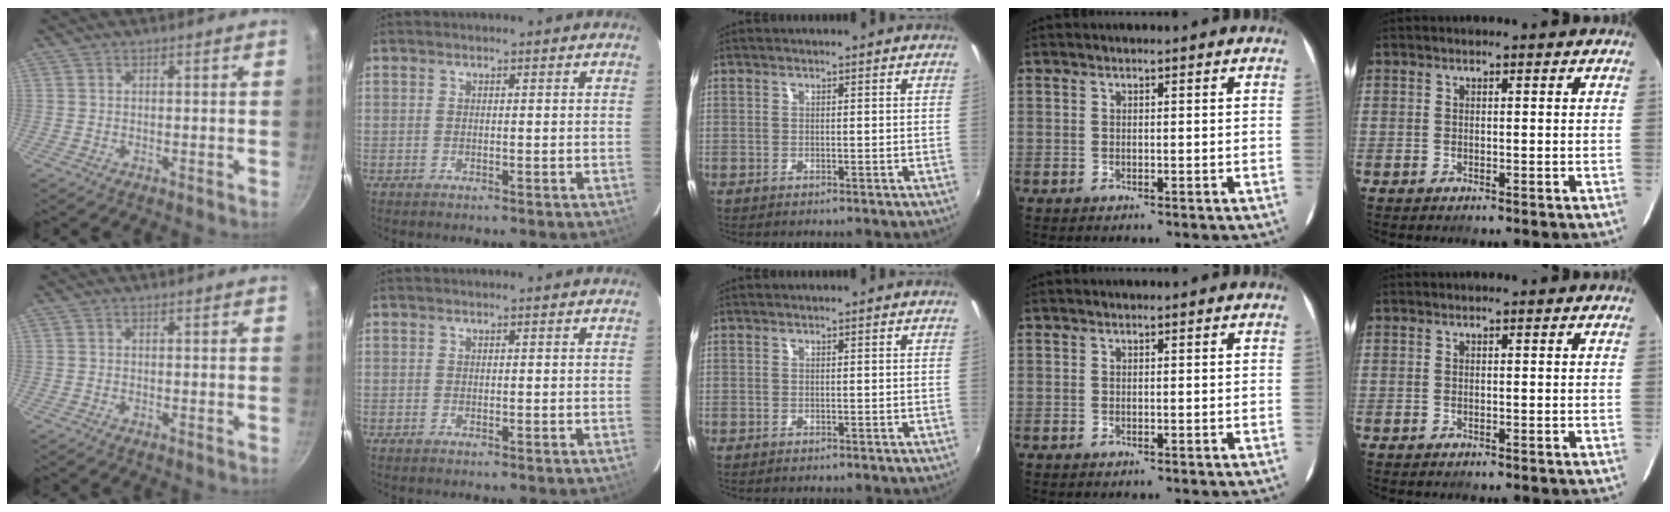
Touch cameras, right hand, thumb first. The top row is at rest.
{}